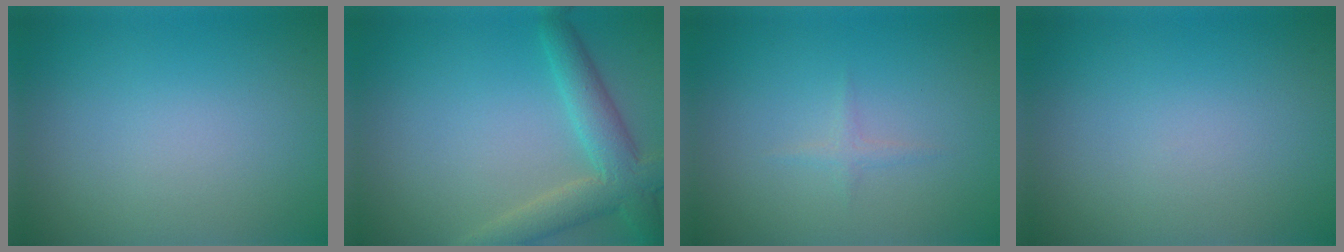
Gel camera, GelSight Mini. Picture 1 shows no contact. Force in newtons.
{"total": 4.7, "press": 4.7, "slide": 0.4}
{"total": 0.7, "press": 0.7, "slide": 0.1}
{"total": 0.0}